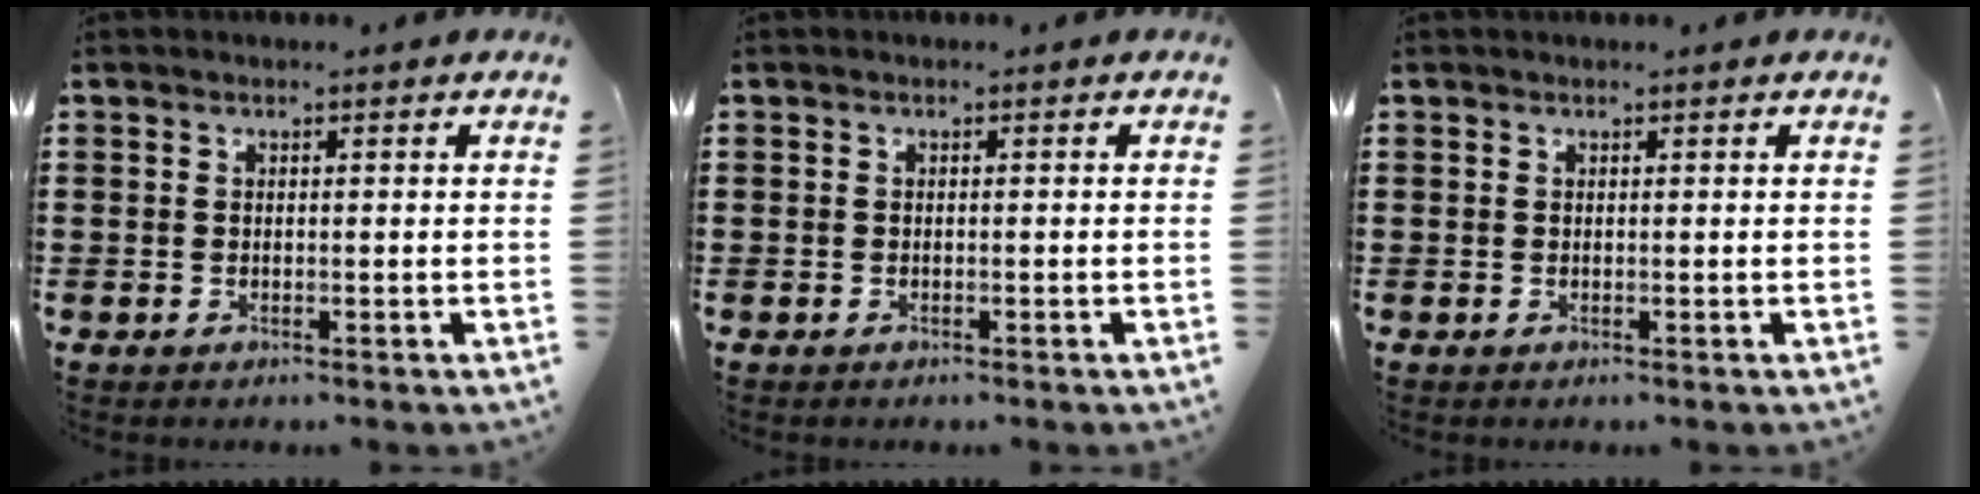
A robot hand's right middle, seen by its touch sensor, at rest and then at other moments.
{"total": 0.0}
{"total": 0.0}